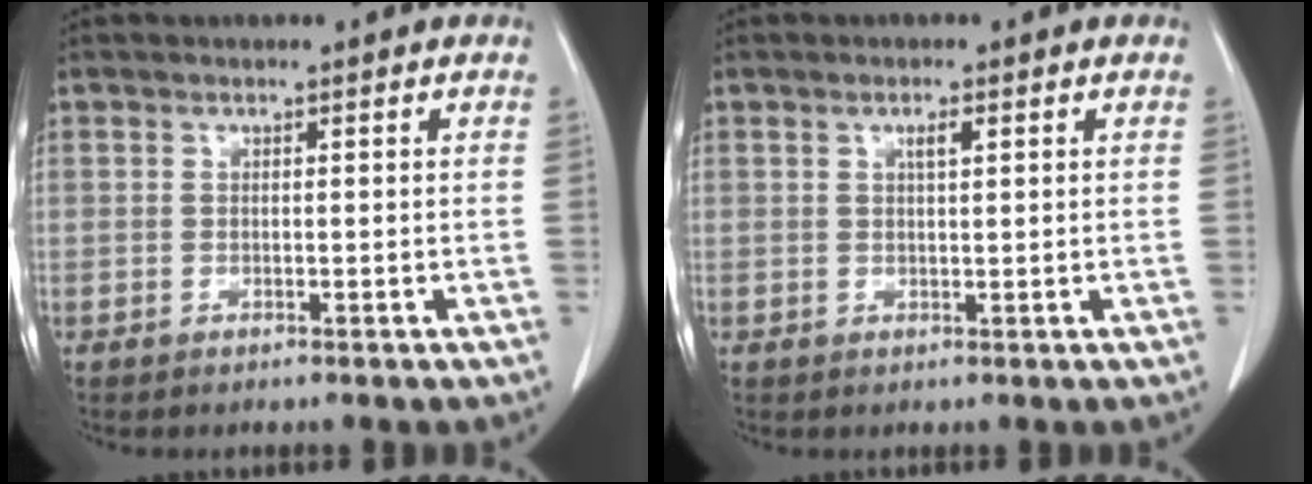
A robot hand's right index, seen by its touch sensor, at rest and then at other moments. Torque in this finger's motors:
{"motor_torque": [0.00, 0.00, 0.01, 0.03]}